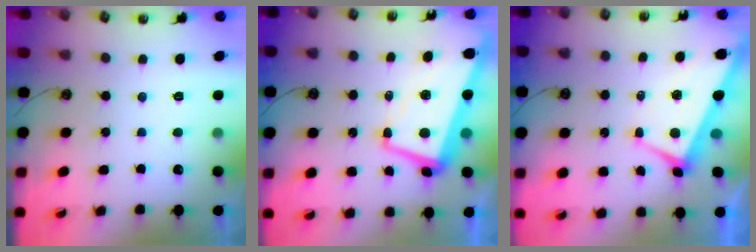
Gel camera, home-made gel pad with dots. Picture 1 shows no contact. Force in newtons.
{"total": 7.2, "press": 6.9, "slide": 1.8}
{"total": 2.2, "press": 1.9, "slide": 1.0}